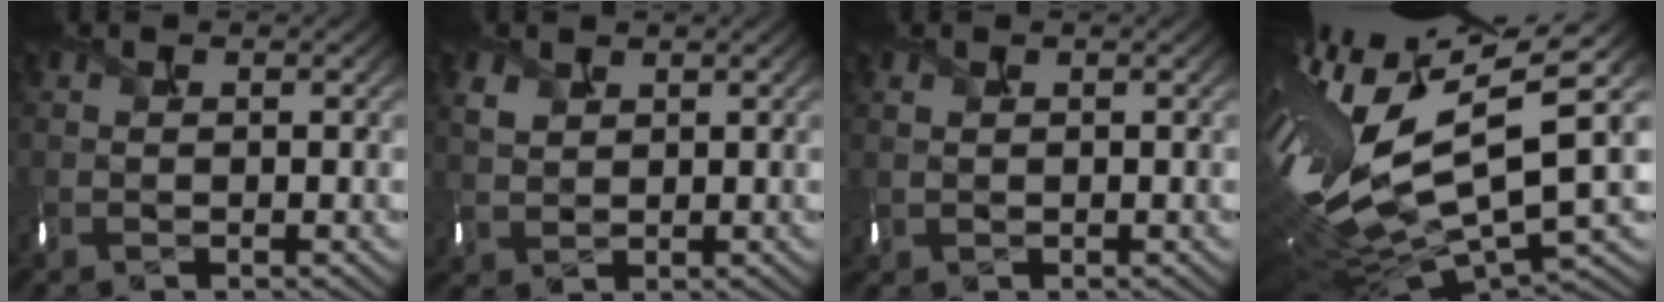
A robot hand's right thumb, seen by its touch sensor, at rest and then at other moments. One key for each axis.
{"total": 1.9, "fx": 1.2, "fy": 1.4, "fz": 0.4, "tx": -0.022, "ty": -0.008, "tz": 0.035}
{"total": 0.6, "fx": 0.4, "fy": 0.4, "fz": 0.1, "tx": -0.013, "ty": -0.005, "tz": 0.016}
{"total": 17.4, "fx": 1.7, "fy": 6.6, "fz": 16.0, "tx": -0.334, "ty": -0.052, "tz": 0.054}